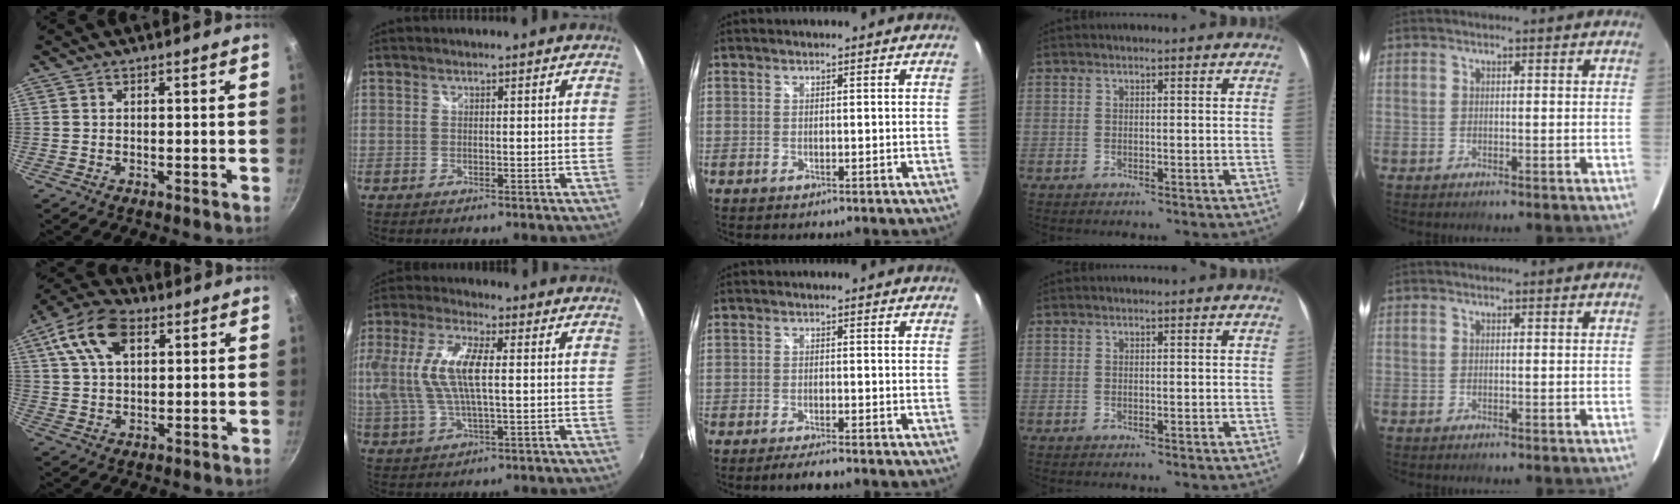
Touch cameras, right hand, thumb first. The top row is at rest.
{"thumb": {"total": 12.2, "force": [4.8, 7.1, 8.7], "torque": [-0.156, 0.008, 0.076]}, "index": {"total": 14.9, "force": [1.3, 5.6, 13.8], "torque": [-0.276, 0.005, 0.026]}, "middle": {"total": 3.7, "force": [-3.2, 0.0, 1.9], "torque": [-0.046, -0.008, -0.056]}}